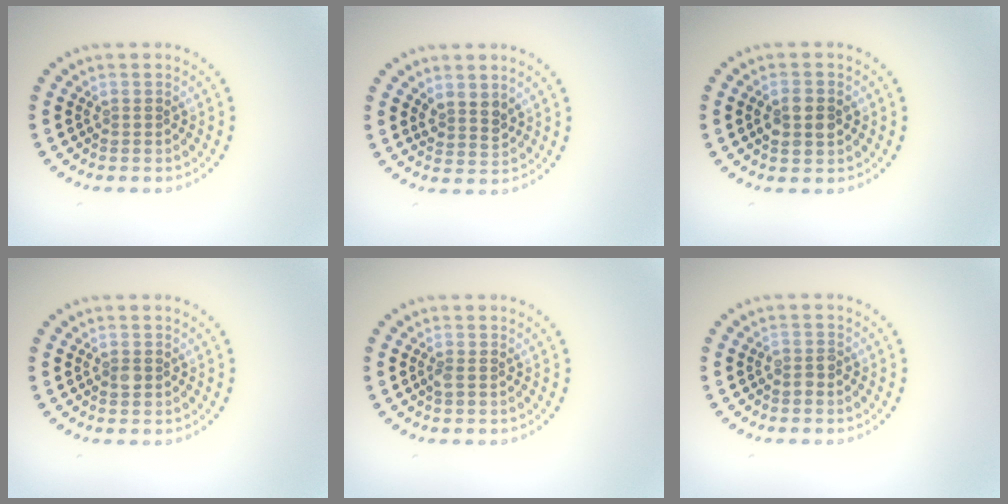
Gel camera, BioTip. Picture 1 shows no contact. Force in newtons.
{"total": 1.9, "press": 1.5, "slide": 1.0}
{"total": 2.7, "press": 2.7, "slide": 0.2}
{"total": 1.0, "press": 1.0, "slide": 0.2}
{"total": 0.6, "press": 0.5, "slide": 0.3}
{"total": 0.9, "press": 0.7, "slide": 0.5}